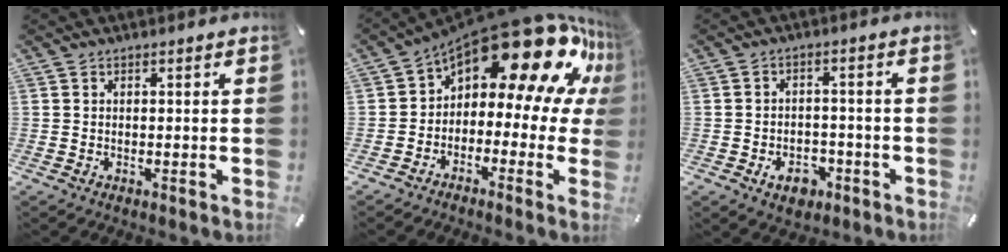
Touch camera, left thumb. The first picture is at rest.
{"total": 21.3, "force": [12.4, 9.1, 14.8], "torque": [-0.229, -0.096, 0.206]}
{"total": 6.3, "force": [-3.1, 4.3, 3.4], "torque": [-0.055, 0.013, -0.056]}